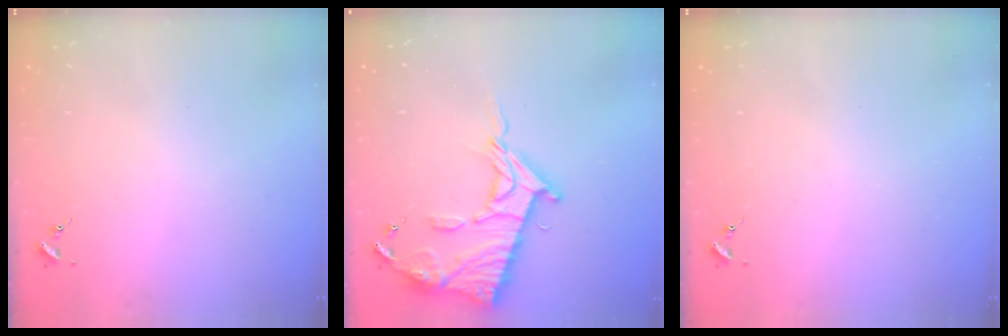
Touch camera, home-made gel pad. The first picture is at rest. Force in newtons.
{"total": 16.6, "press": 16.5, "slide": 1.3}
{"total": 0.0}